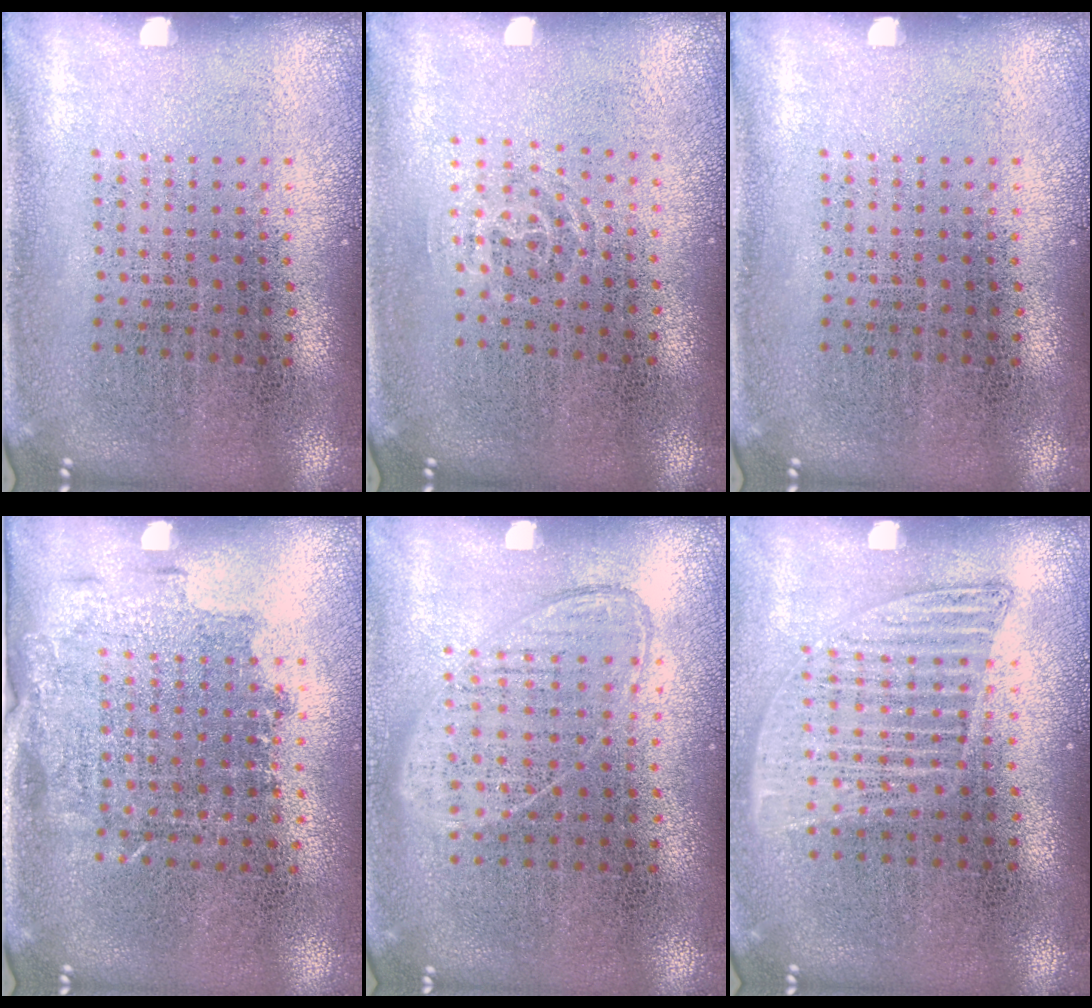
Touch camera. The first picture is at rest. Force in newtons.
{"total": 0.8, "press": 0.5, "slide": 0.7}
{"total": 0.0}
{"total": 1.5, "press": 1.2, "slide": 1.0}
{"total": 0.9, "press": 0.8, "slide": 0.4}
{"total": 1.3, "press": 1.1, "slide": 0.6}